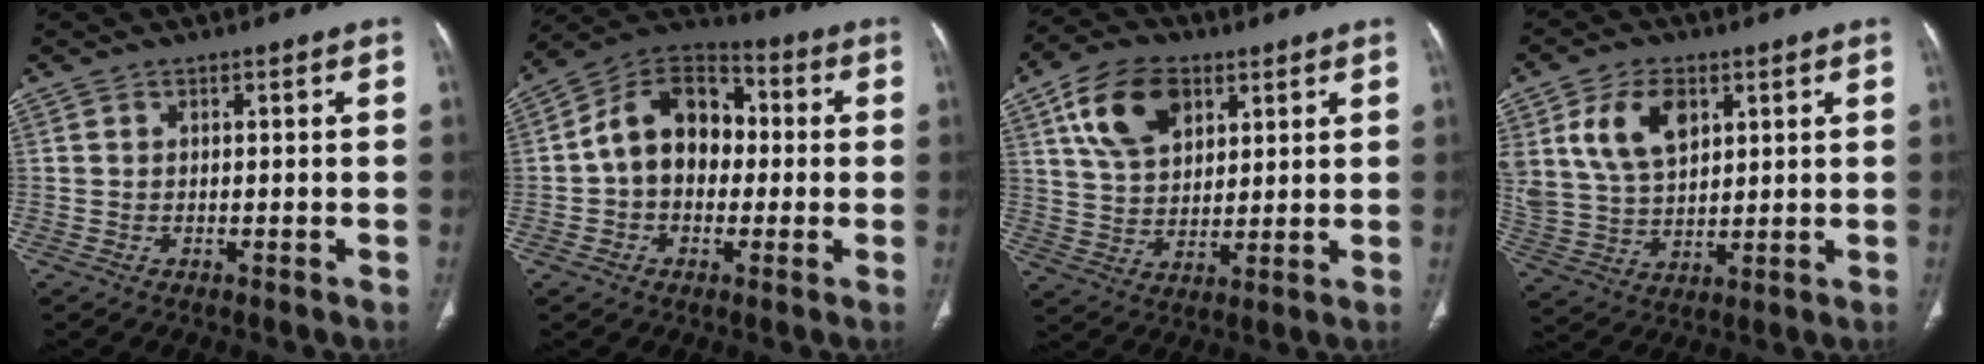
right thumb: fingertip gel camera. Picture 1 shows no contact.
{"total": 14.1, "force": [0.2, 10.4, 9.5], "torque": [-0.123, 0.038, -0.013]}
{"total": 13.3, "force": [6.1, 8.3, 8.4], "torque": [-0.128, -0.014, 0.112]}
{"total": 12.6, "force": [5.2, 7.9, 8.3], "torque": [-0.140, -0.015, 0.109]}